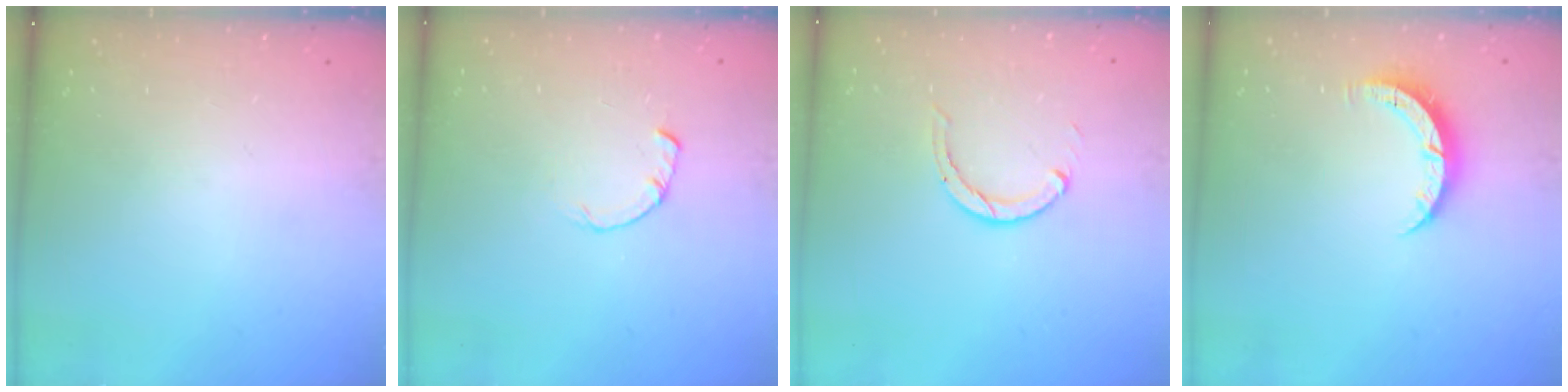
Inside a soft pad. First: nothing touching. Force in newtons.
{"total": 0.8, "press": 0.8, "slide": 0.2}
{"total": 1.9, "press": 1.9, "slide": 0.2}
{"total": 4.4, "press": 4.4, "slide": 0.3}